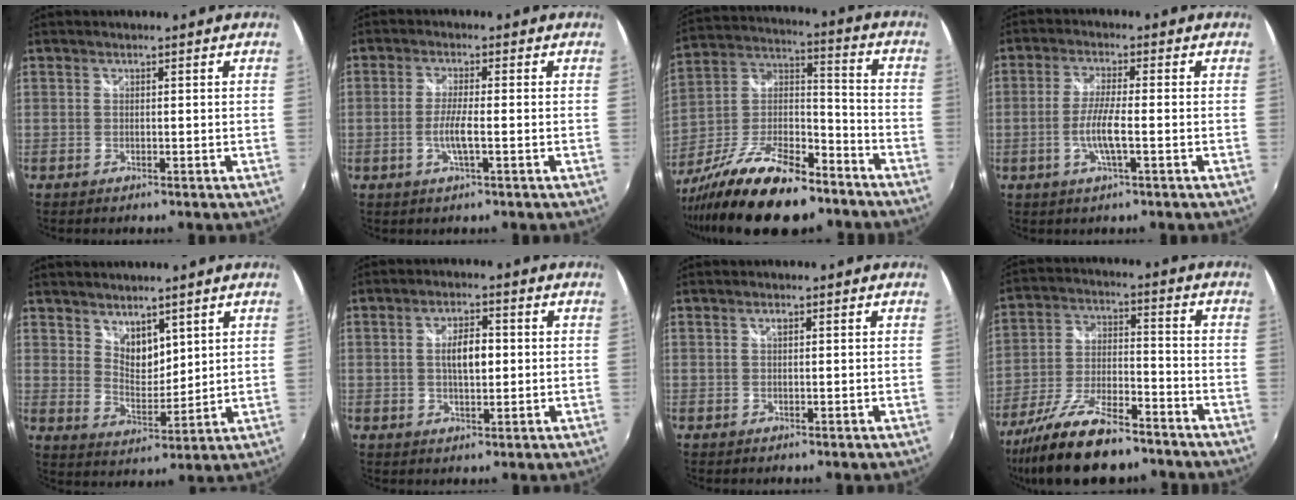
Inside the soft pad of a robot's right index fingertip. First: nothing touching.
{"total": 3.9, "force": [-1.2, 0.0, 3.7], "torque": [-0.075, -0.006, -0.024]}
{"total": 21.7, "force": [-14.8, 7.7, 13.8], "torque": [-0.269, -0.013, -0.249]}
{"total": 5.5, "force": [-1.6, 0.2, 5.3], "torque": [-0.108, -0.005, -0.031]}
{"total": 6.2, "force": [4.5, 3.2, 2.8], "torque": [-0.033, -0.005, 0.085]}
{"total": 5.4, "force": [0.4, 2.3, 4.9], "torque": [-0.086, 0.005, 0.009]}
{"total": 0.7, "force": [0.4, 0.1, 0.6], "torque": [-0.011, 0.002, 0.006]}
{"total": 17.6, "force": [-13.6, 5.2, 9.9], "torque": [-0.203, -0.031, -0.233]}